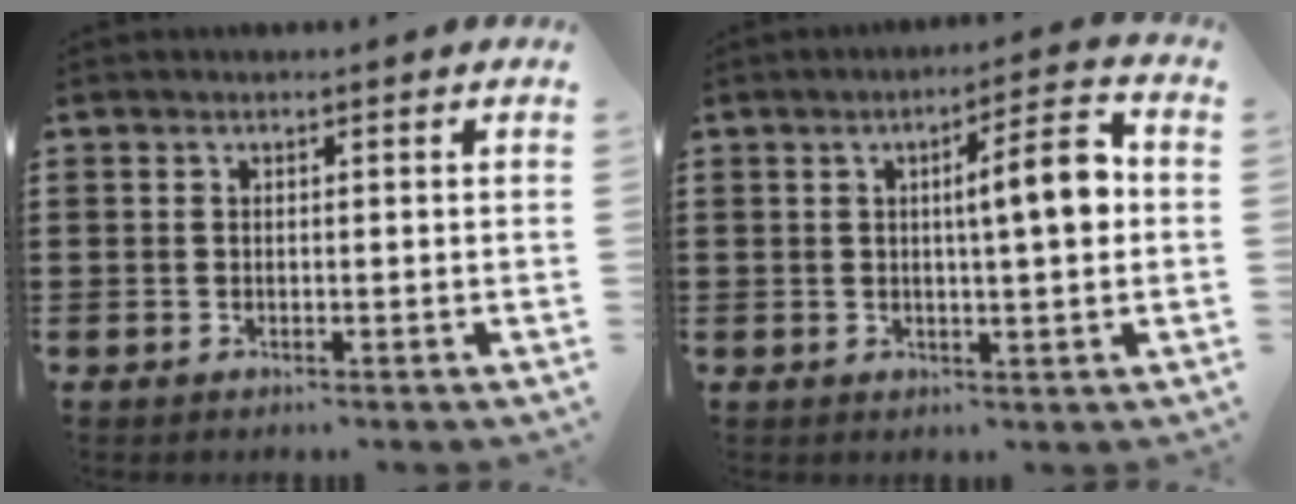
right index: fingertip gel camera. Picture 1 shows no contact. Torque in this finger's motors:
{"motor_torque": [1.32, -0.07, 0.30, 0.15]}